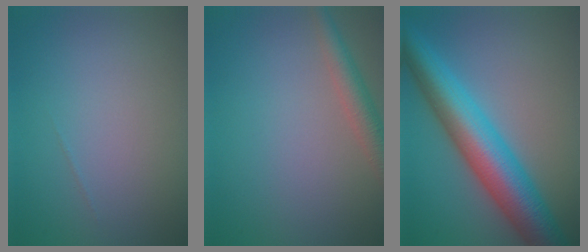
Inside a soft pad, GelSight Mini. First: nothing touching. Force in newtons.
{"total": 3.0, "press": 2.9, "slide": 0.1}
{"total": 9.5, "press": 9.5, "slide": 0.2}